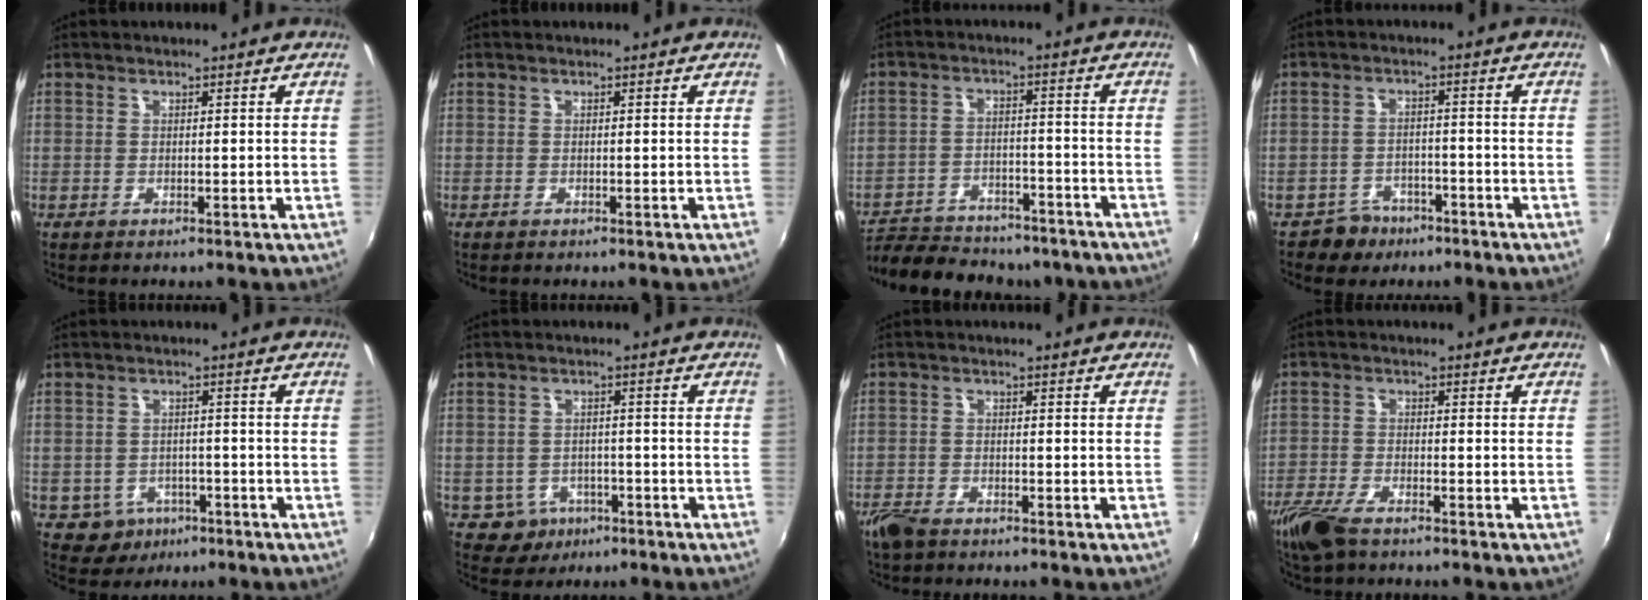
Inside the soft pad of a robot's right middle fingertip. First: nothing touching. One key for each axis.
{"total": 0.0}
{"total": 19.7, "fx": -16.4, "fy": 7.5, "fz": 8.0, "tx": -0.172, "ty": -0.003, "tz": -0.224}
{"total": 5.4, "fx": -3.8, "fy": 3.7, "fz": 0.8, "tx": -0.031, "ty": 0.011, "tz": -0.056}
{"total": 5.3, "fx": -2.7, "fy": 4.4, "fz": 1.2, "tx": -0.037, "ty": 0.003, "tz": -0.030}
{"total": 5.2, "fx": -2.7, "fy": 4.3, "fz": 1.0, "tx": -0.034, "ty": 0.006, "tz": -0.031}
{"total": 4.1, "fx": -3.3, "fy": 1.6, "fz": 1.7, "tx": -0.050, "ty": -0.011, "tz": -0.069}
{"total": 7.2, "fx": -5.4, "fy": 2.2, "fz": 4.2, "tx": -0.114, "ty": -0.019, "tz": -0.110}